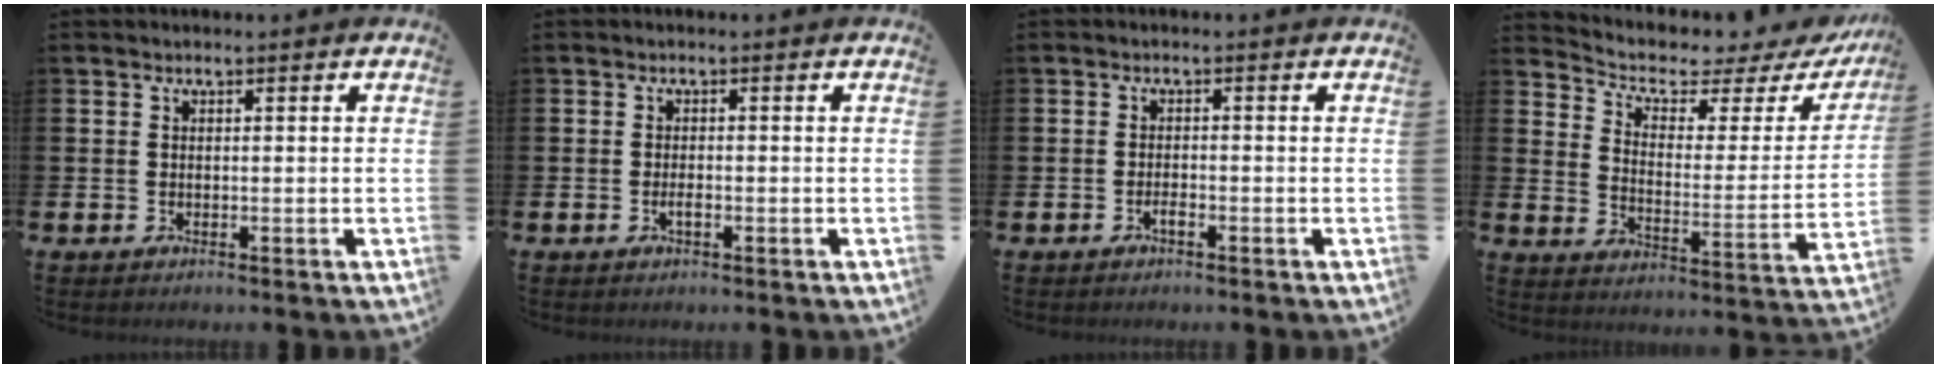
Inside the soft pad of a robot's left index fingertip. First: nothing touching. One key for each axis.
{"total": 1.2, "fx": -0.4, "fy": 0.4, "fz": 1.0, "tx": -0.017, "ty": -0.002, "tz": -0.008}
{"total": 1.1, "fx": -0.7, "fy": 0.3, "fz": 0.8, "tx": -0.024, "ty": 0.000, "tz": -0.012}
{"total": 4.5, "fx": 3.9, "fy": 1.6, "fz": 1.5, "tx": -0.051, "ty": -0.038, "tz": 0.056}